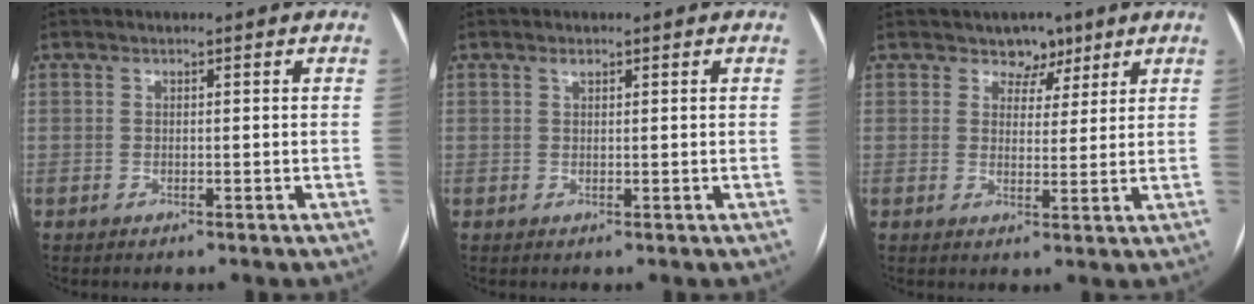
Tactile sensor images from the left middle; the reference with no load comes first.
{"total": 0.7, "force": [0.5, 0.3, 0.4], "torque": [-0.009, 0.001, 0.009]}
{"total": 4.1, "force": [2.9, 2.8, 0.6], "torque": [0.005, -0.001, 0.040]}